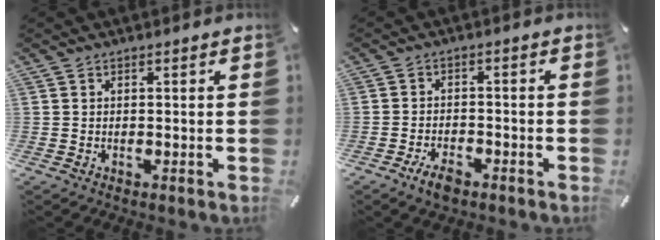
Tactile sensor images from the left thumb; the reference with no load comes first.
{"total": 4.1, "force": [-2.9, 2.0, 2.1], "torque": [-0.039, 0.016, -0.054]}